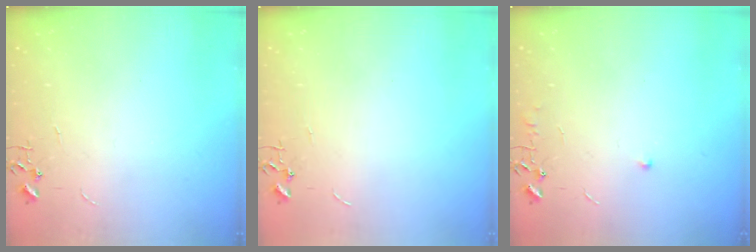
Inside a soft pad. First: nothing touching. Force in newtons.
{"total": 0.0}
{"total": 5.8, "press": 5.8, "slide": 0.7}